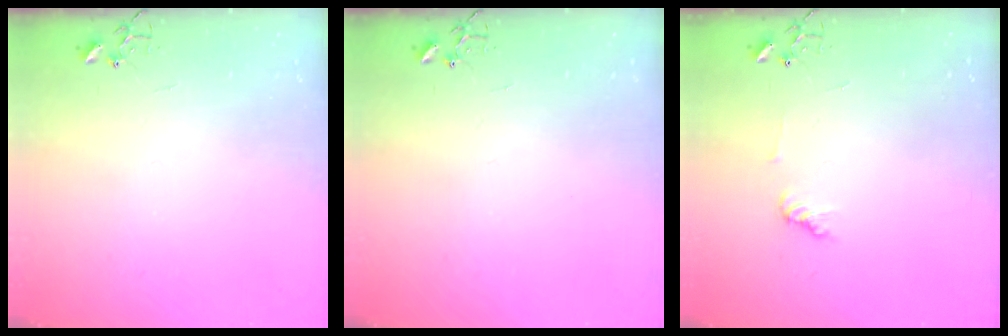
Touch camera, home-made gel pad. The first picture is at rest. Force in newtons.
{"total": 0.0}
{"total": 5.3, "press": 5.3, "slide": 0.2}